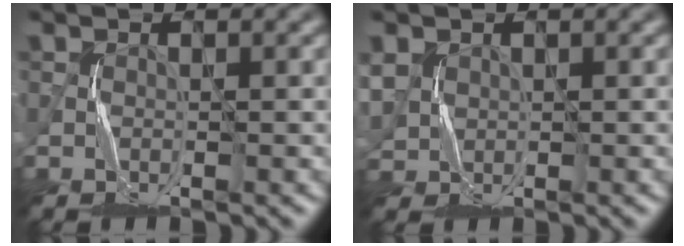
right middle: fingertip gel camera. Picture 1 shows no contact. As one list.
[{"total": 2.6, "force": [0.8, 2.2, 1.1], "torque": [-0.038, 0.001, 0.018]}]